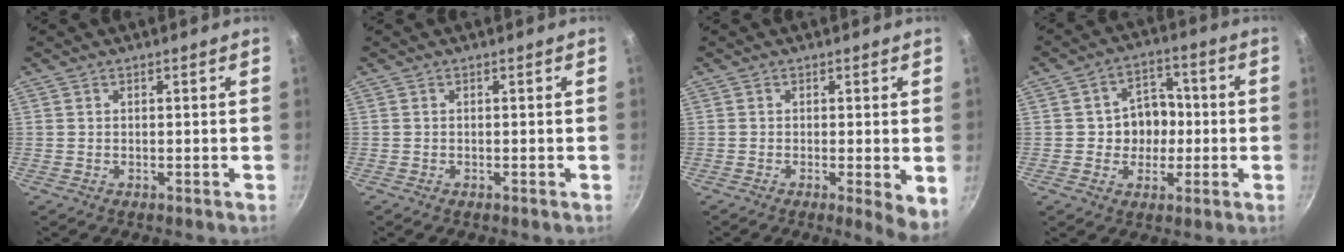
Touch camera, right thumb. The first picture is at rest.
{"total": 0.0}
{"total": 4.7, "force": [-0.6, 1.0, 4.6], "torque": [-0.056, -0.013, -0.007]}
{"total": 8.4, "force": [-0.5, 7.2, 4.3], "torque": [-0.017, 0.013, -0.015]}